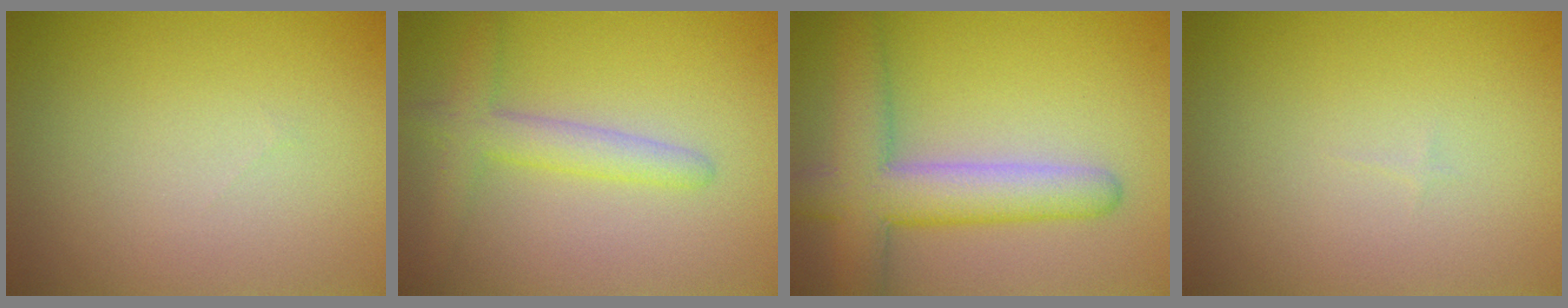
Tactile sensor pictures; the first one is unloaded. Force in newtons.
{"total": 3.8, "press": 3.7, "slide": 0.1}
{"total": 6.8, "press": 6.8, "slide": 0.4}
{"total": 0.0}